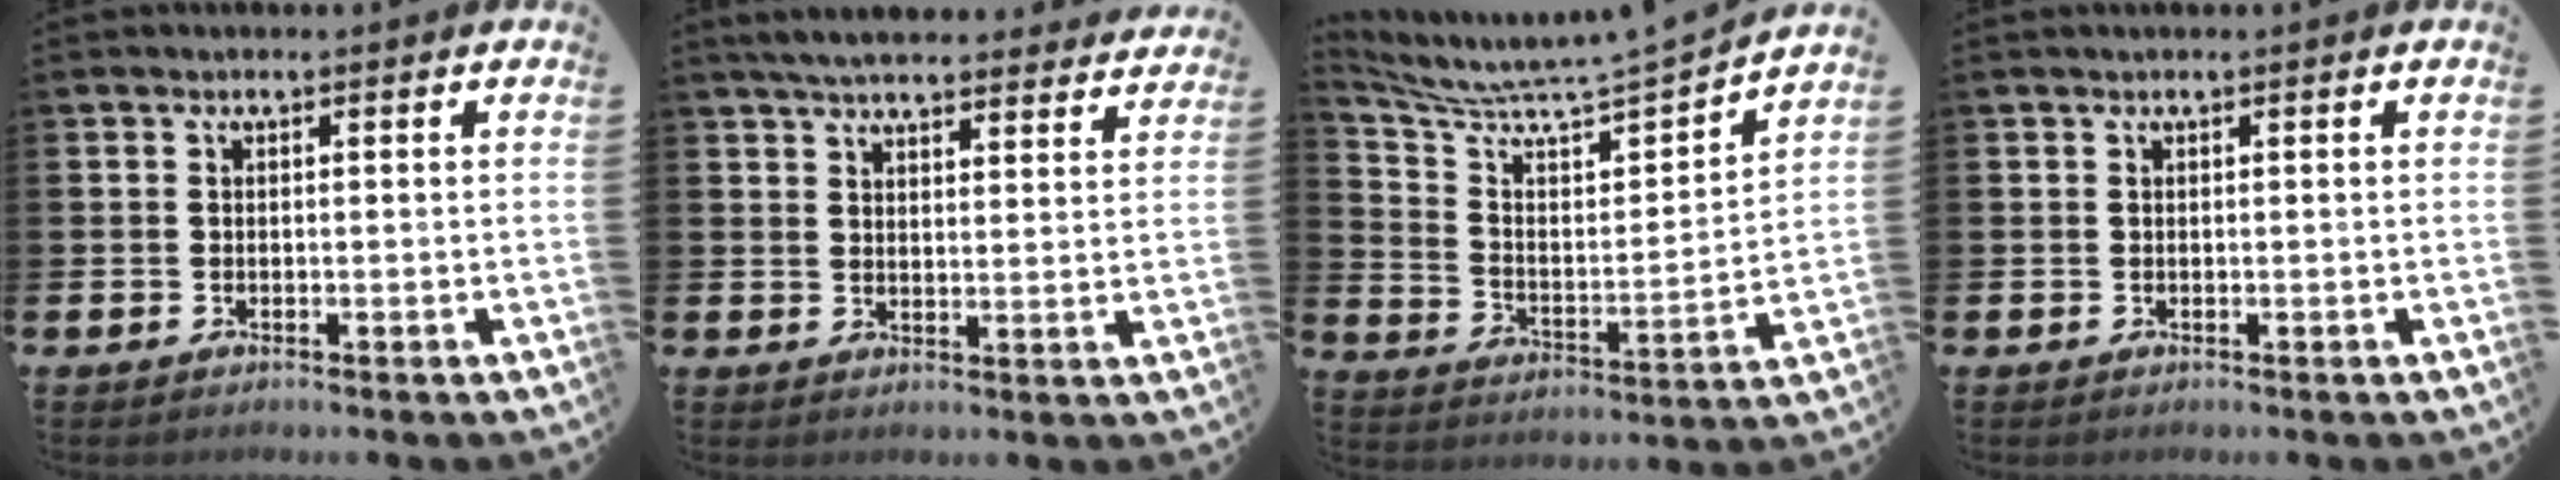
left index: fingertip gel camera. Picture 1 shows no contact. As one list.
[{"total": 5.4, "force": [5.2, 0.8, 1.1], "torque": [-0.031, -0.027, 0.093]}, {"total": 6.8, "force": [6.6, -0.1, 1.8], "torque": [-0.068, -0.071, 0.105]}, {"total": 0.0}]